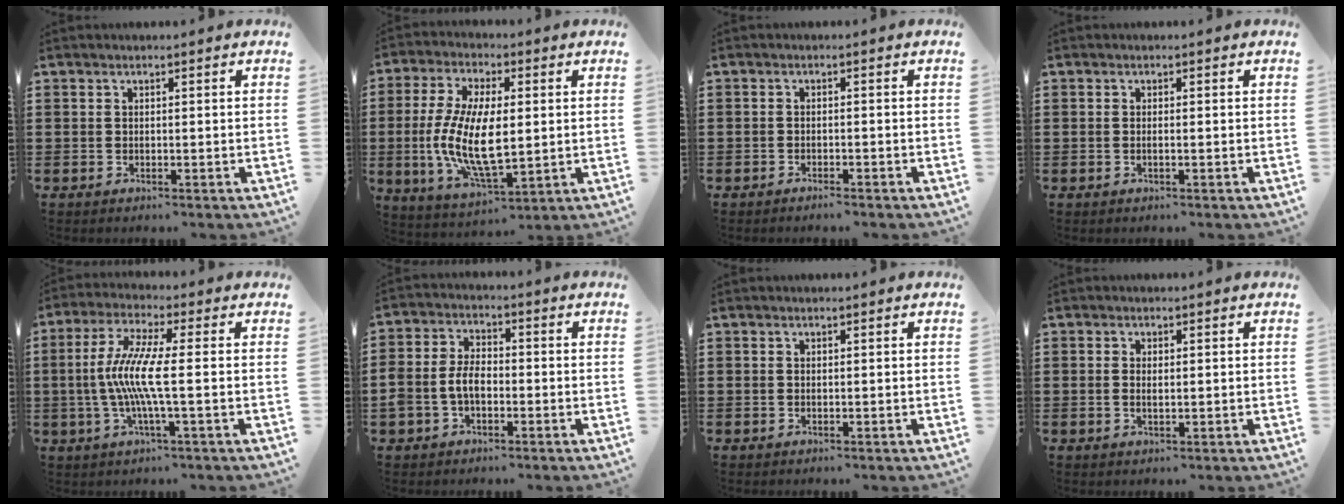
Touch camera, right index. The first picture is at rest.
{"total": 12.1, "force": [-0.4, 5.2, 10.9], "torque": [-0.238, -0.009, -0.010]}
{"total": 1.3, "force": [-1.2, 0.0, 0.0], "torque": [-0.004, -0.001, -0.025]}
{"total": 0.5, "force": [-0.2, -0.1, 0.5], "torque": [-0.008, -0.003, -0.003]}
{"total": 8.5, "force": [-1.0, 0.5, 8.4], "torque": [-0.185, -0.018, -0.031]}
{"total": 4.9, "force": [-1.5, 3.3, 3.3], "torque": [-0.082, 0.001, -0.033]}
{"total": 0.0}
{"total": 1.2, "force": [0.0, 0.6, 1.1], "torque": [-0.023, 0.003, -0.001]}